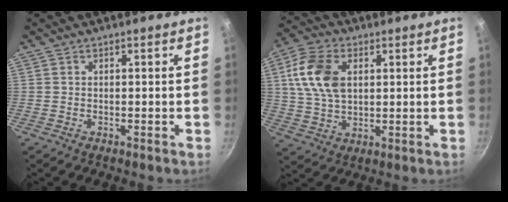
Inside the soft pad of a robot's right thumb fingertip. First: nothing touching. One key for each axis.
{"total": 13.0, "fx": 3.2, "fy": 8.5, "fz": 9.3, "tx": -0.164, "ty": 0.002, "tz": 0.057}